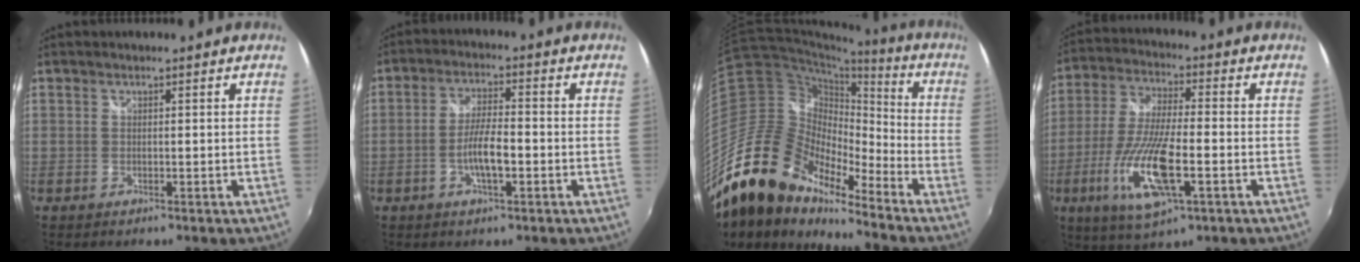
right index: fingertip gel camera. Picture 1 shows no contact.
{"total": 6.4, "force": [-2.1, 1.5, 5.8], "torque": [-0.113, 0.002, -0.038]}
{"total": 20.9, "force": [-16.3, 8.7, 9.8], "torque": [-0.184, -0.004, -0.316]}
{"total": 15.1, "force": [-5.1, 4.0, 13.6], "torque": [-0.288, -0.019, -0.097]}